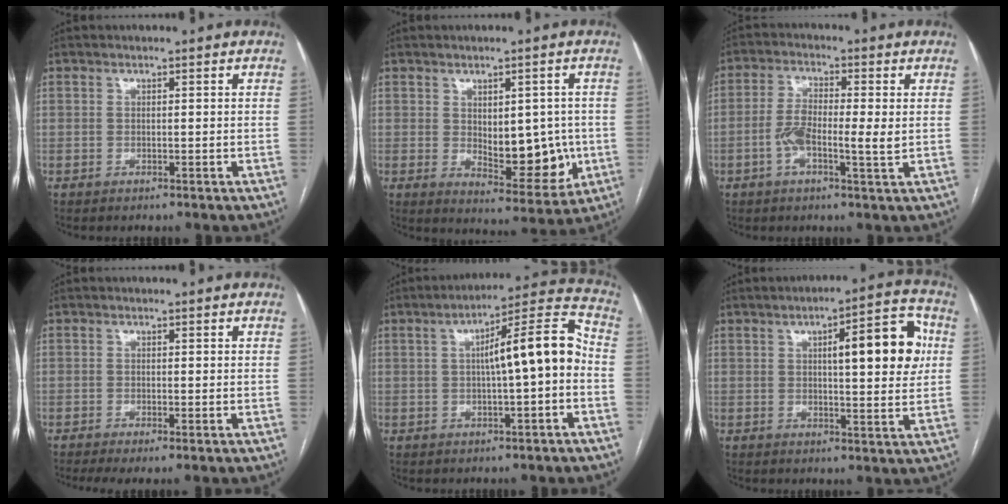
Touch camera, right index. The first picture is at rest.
{"total": 9.9, "force": [-0.5, 4.6, 8.8], "torque": [-0.112, -0.003, 0.013]}
{"total": 6.8, "force": [-0.8, 1.6, 6.5], "torque": [-0.131, 0.009, -0.021]}
{"total": 2.6, "force": [-1.4, 0.5, 2.1], "torque": [-0.038, -0.008, -0.023]}
{"total": 11.4, "force": [-0.2, 1.3, 11.3], "torque": [-0.165, 0.035, -0.002]}
{"total": 12.1, "force": [2.7, 2.8, 11.4], "torque": [-0.152, 0.022, 0.034]}